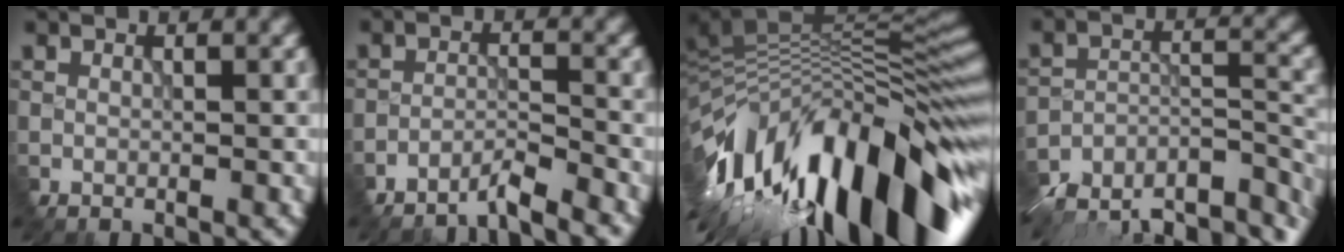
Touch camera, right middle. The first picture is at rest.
{"total": 3.5, "force": [-3.4, -0.7, 0.0], "torque": [-0.008, 0.008, -0.052]}
{"total": 15.7, "force": [-6.5, 5.4, 13.3], "torque": [-0.225, 0.005, -0.091]}
{"total": 12.2, "force": [-11.1, 3.6, 3.3], "torque": [-0.078, -0.002, -0.126]}